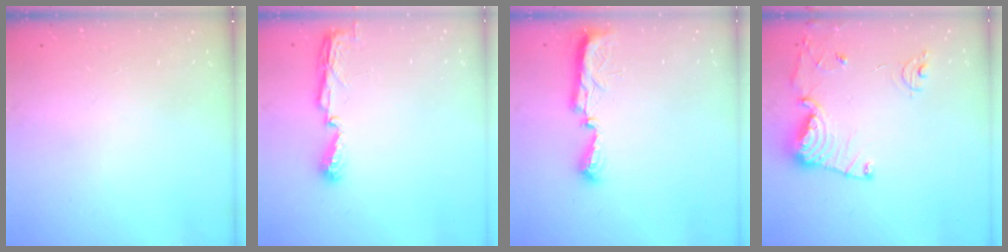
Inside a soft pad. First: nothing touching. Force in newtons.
{"total": 5.8, "press": 5.8, "slide": 0.5}
{"total": 7.7, "press": 7.6, "slide": 0.7}
{"total": 13.4, "press": 13.4, "slide": 1.5}